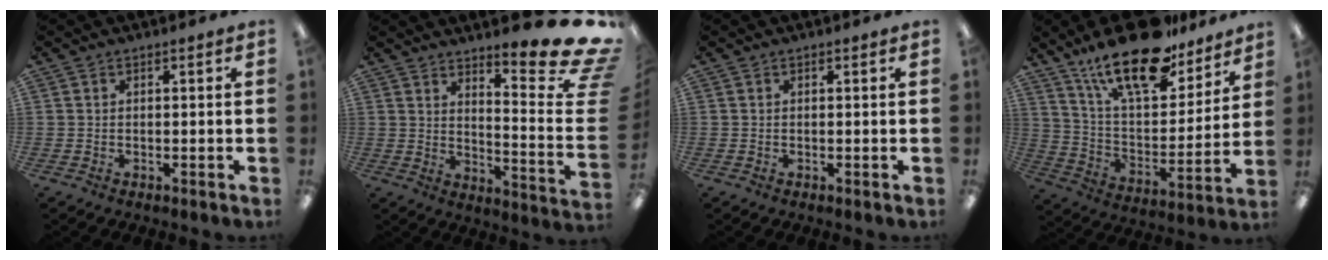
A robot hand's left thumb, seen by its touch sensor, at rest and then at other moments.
{"total": 14.7, "force": [11.4, 1.9, 9.0], "torque": [-0.118, -0.111, 0.182]}
{"total": 0.0}
{"total": 22.7, "force": [16.6, 8.6, 13.0], "torque": [-0.211, -0.098, 0.286]}